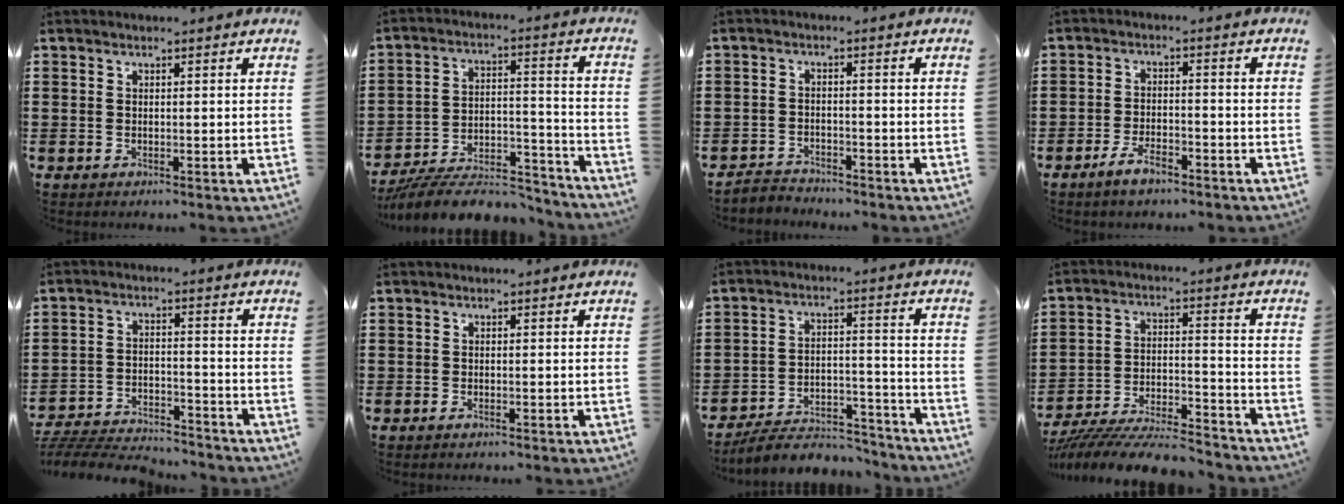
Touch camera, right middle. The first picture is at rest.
{"total": 9.2, "force": [-8.3, 1.8, 3.3], "torque": [-0.047, 0.023, -0.159]}
{"total": 2.8, "force": [-2.7, 0.8, -0.4], "torque": [-0.003, 0.001, -0.061]}
{"total": 4.6, "force": [-3.4, 1.7, 2.6], "torque": [-0.056, 0.008, -0.068]}
{"total": 6.0, "force": [-5.8, 0.8, 0.9], "torque": [-0.024, 0.009, -0.120]}
{"total": 0.8, "force": [-0.6, 0.4, 0.1], "torque": [-0.001, 0.002, -0.014]}
{"total": 6.8, "force": [-6.4, 1.5, 1.7], "torque": [-0.027, 0.018, -0.124]}
{"total": 9.1, "force": [-8.7, 0.8, 2.5], "torque": [-0.041, 0.015, -0.170]}